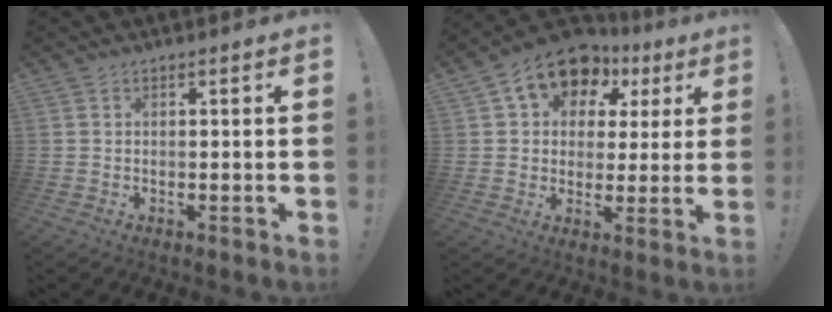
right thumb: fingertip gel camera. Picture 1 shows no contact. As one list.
[{"total": 13.4, "force": [7.3, 9.2, 6.3], "torque": [-0.103, -0.040, 0.134]}]